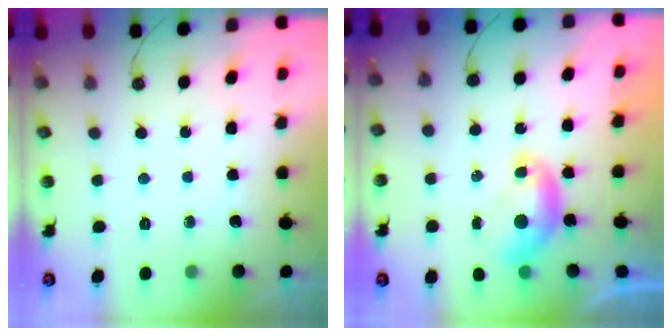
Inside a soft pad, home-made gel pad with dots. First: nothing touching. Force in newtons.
{"total": 0.0}